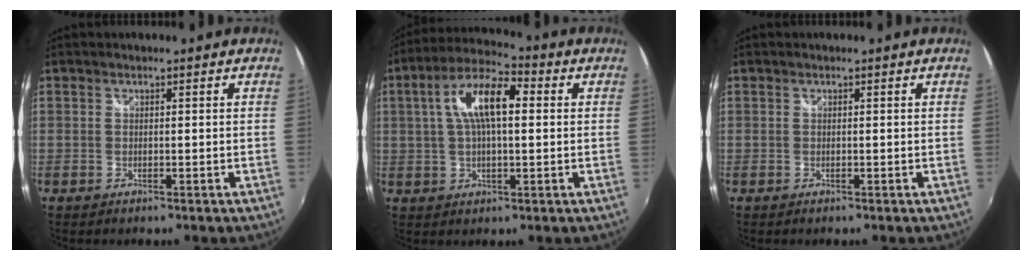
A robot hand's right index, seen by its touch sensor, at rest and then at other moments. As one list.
[{"total": 11.2, "force": [2.1, 4.3, 10.2], "torque": [-0.191, 0.025, 0.034]}, {"total": 0.0}]